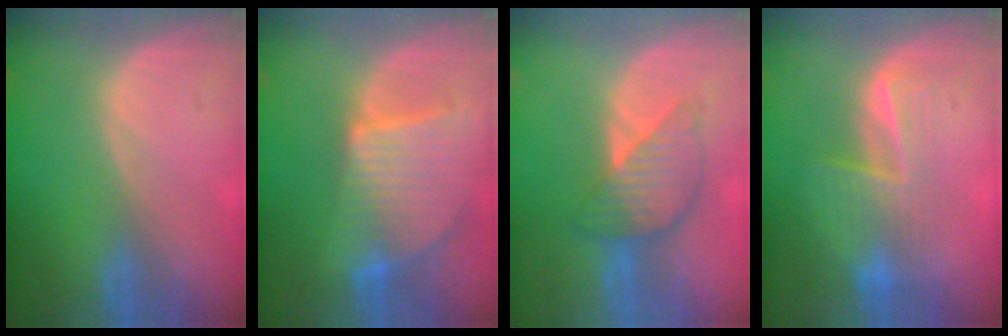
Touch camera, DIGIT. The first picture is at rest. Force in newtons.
{"total": 9.5, "press": 8.2, "slide": 4.7}
{"total": 6.3, "press": 6.3, "slide": 0.2}
{"total": 6.7, "press": 6.3, "slide": 2.3}